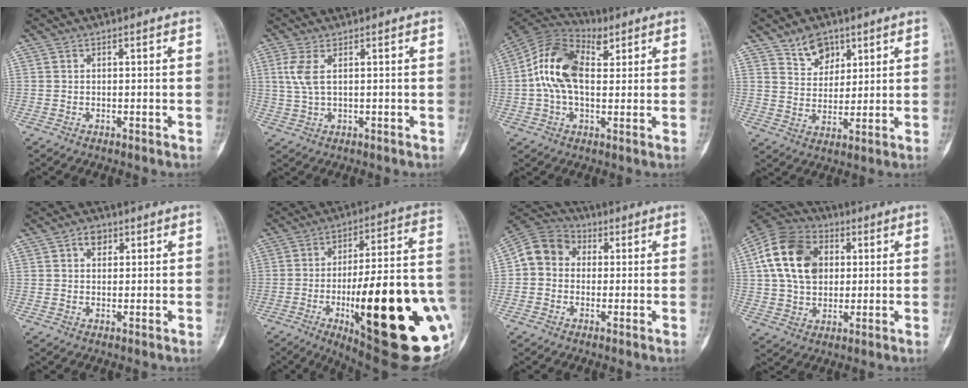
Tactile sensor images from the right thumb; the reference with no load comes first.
{"total": 3.9, "force": [1.0, 1.5, 3.5], "torque": [-0.093, 0.004, 0.023]}
{"total": 13.9, "force": [3.3, 8.1, 10.8], "torque": [-0.204, 0.027, 0.052]}
{"total": 6.8, "force": [4.4, 4.4, 2.7], "torque": [-0.017, -0.031, 0.084]}
{"total": 3.1, "force": [1.4, 2.2, 1.6], "torque": [-0.011, -0.001, 0.019]}
{"total": 36.5, "force": [-8.8, 10.0, 33.9], "torque": [-0.411, 0.012, -0.120]}
{"total": 8.7, "force": [0.8, 7.5, 4.4], "torque": [-0.061, 0.024, -0.002]}
{"total": 16.3, "force": [3.2, 11.9, 10.6], "torque": [-0.177, 0.010, 0.051]}